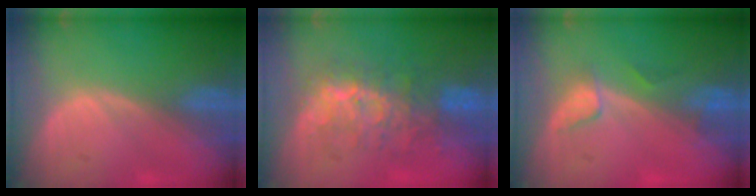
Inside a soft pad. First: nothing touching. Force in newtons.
{"total": 9.3, "press": 8.5, "slide": 4.0}
{"total": 2.8, "press": 2.7, "slide": 0.4}